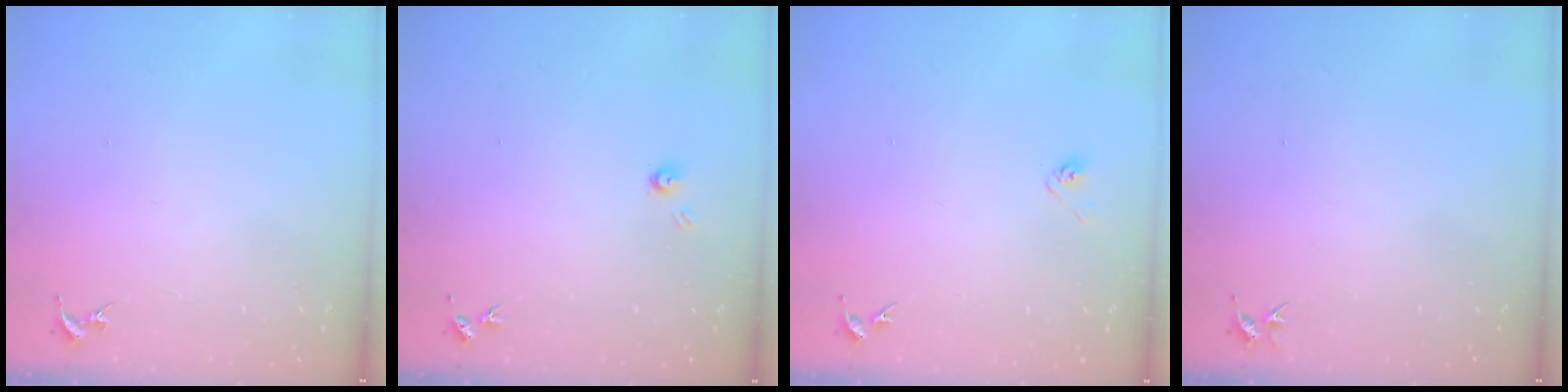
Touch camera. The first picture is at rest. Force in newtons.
{"total": 3.5, "press": 3.5, "slide": 0.4}
{"total": 2.8, "press": 2.6, "slide": 1.1}
{"total": 3.4, "press": 3.4, "slide": 0.4}